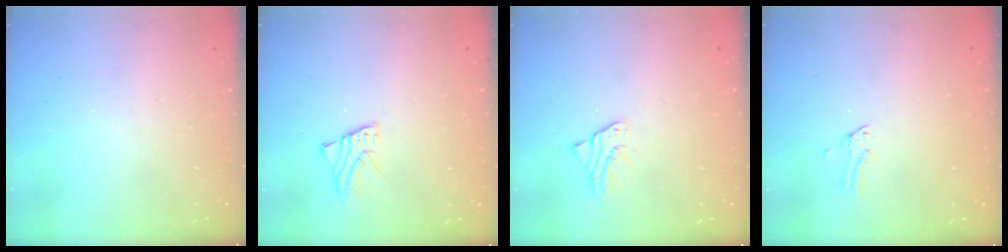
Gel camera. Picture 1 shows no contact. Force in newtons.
{"total": 1.5, "press": 1.5, "slide": 0.2}
{"total": 2.5, "press": 2.4, "slide": 0.3}
{"total": 0.0}